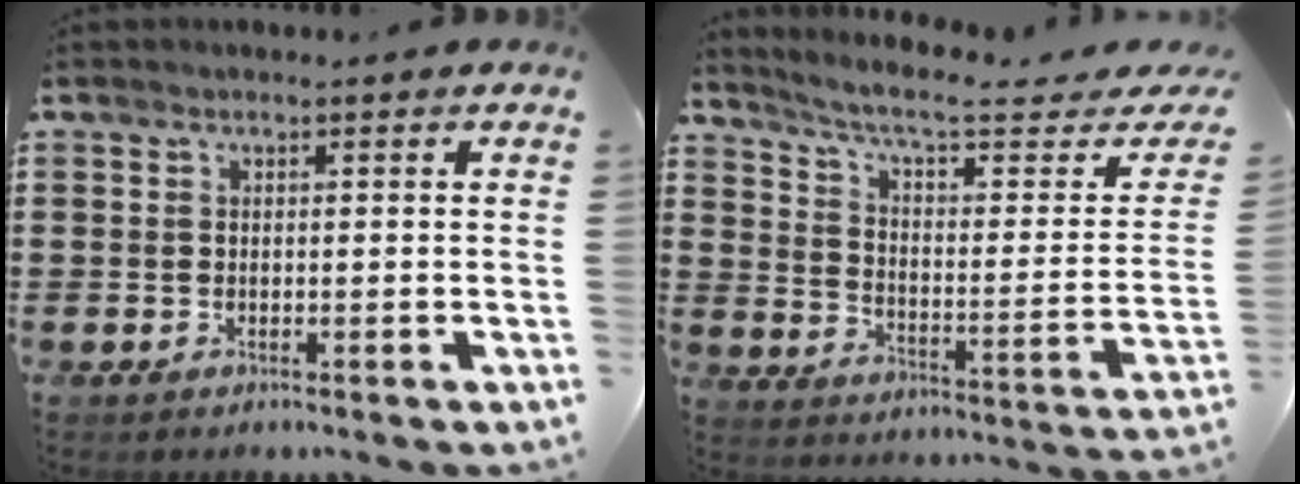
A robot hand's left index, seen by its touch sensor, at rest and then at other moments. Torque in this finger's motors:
{"motor_torque": [2.14, 0.00, 0.40, 0.07]}